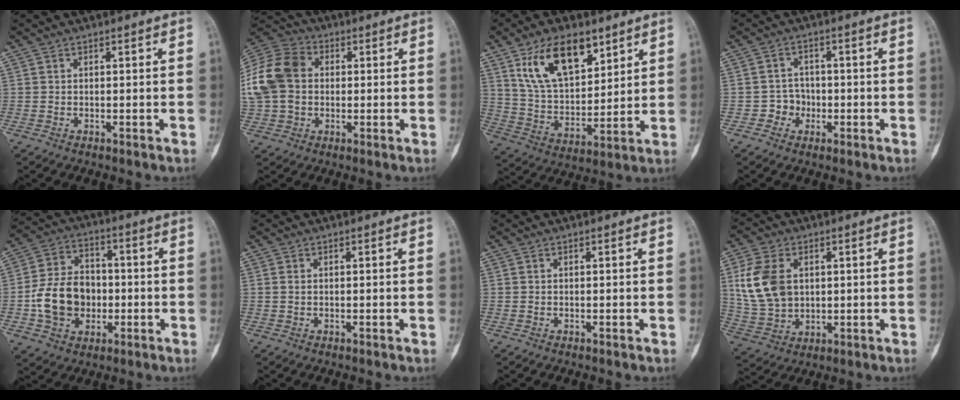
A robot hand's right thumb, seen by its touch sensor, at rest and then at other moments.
{"total": 15.6, "force": [1.4, 12.0, 9.8], "torque": [-0.199, 0.029, 0.020]}
{"total": 16.1, "force": [9.0, 8.2, 10.5], "torque": [-0.152, -0.039, 0.174]}
{"total": 3.6, "force": [-1.2, 3.3, 0.6], "torque": [0.015, 0.014, -0.025]}
{"total": 13.7, "force": [-2.2, 10.7, 8.4], "torque": [-0.126, 0.027, -0.037]}
{"total": 0.9, "force": [0.2, 0.6, 0.6], "torque": [-0.014, 0.000, 0.005]}
{"total": 0.0}
{"total": 12.5, "force": [2.7, 8.7, 8.5], "torque": [-0.163, -0.005, 0.062]}